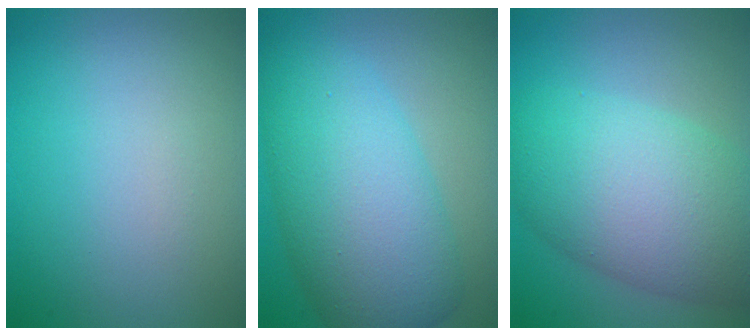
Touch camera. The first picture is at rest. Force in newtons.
{"total": 9.5, "press": 9.5, "slide": 0.3}
{"total": 10.2, "press": 10.2, "slide": 0.1}